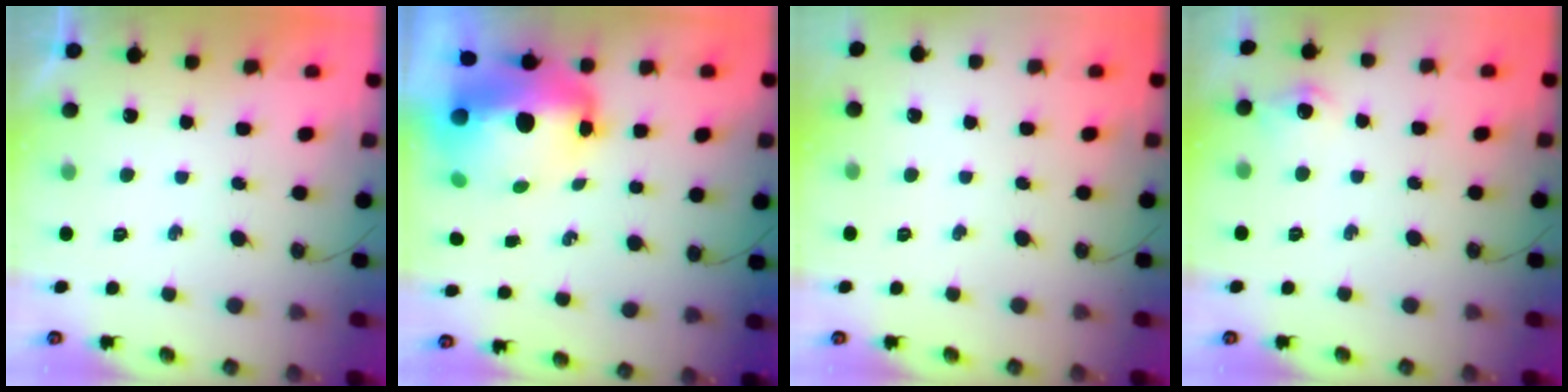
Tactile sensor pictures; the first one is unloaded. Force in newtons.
{"total": 14.1, "press": 14.1, "slide": 1.3}
{"total": 0.0}
{"total": 7.1, "press": 7.1, "slide": 0.5}